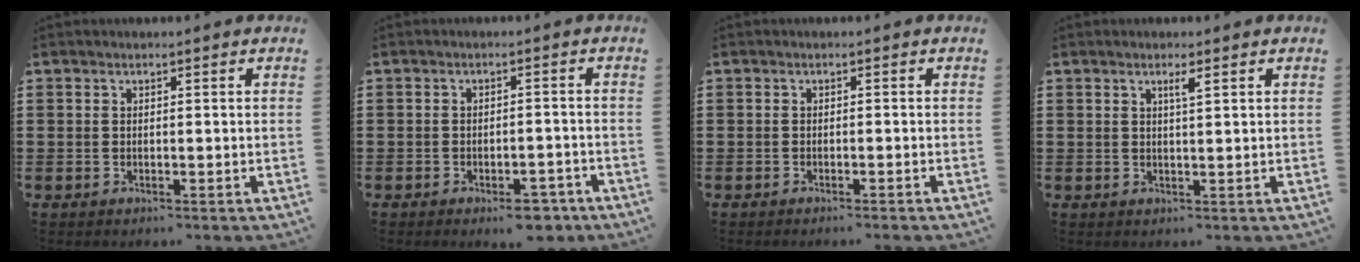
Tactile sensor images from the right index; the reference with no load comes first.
{"total": 3.7, "force": [-3.1, 1.0, 1.8], "torque": [-0.028, 0.007, -0.056]}
{"total": 0.5, "force": [-0.5, 0.0, 0.2], "torque": [-0.005, 0.000, -0.010]}
{"total": 1.5, "force": [0.8, 0.0, 1.3], "torque": [-0.025, 0.000, 0.013]}